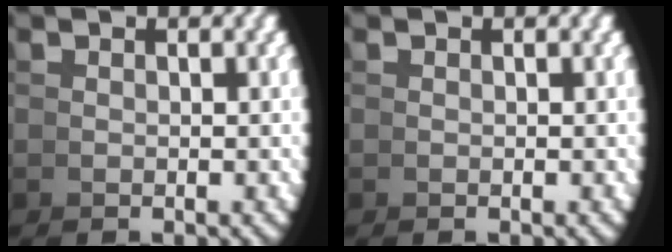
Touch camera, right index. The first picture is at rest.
{"total": 0.0}